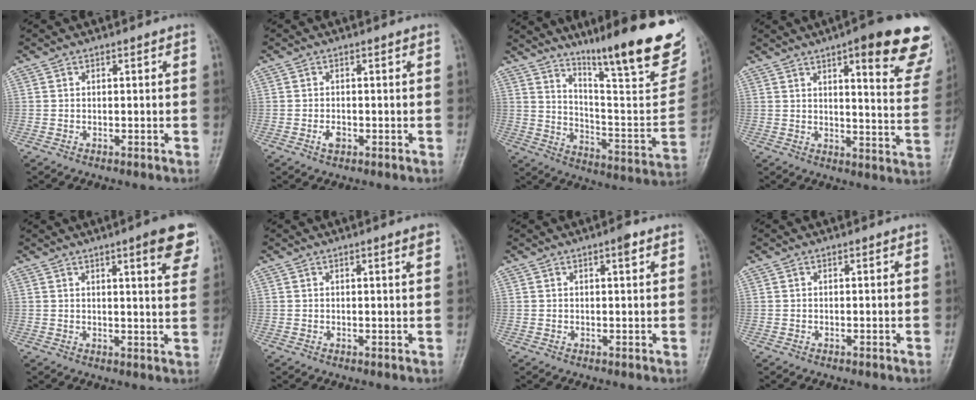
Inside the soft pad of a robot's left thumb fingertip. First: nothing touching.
{"total": 1.7, "force": [-0.6, 1.0, 1.2], "torque": [-0.021, 0.001, -0.011]}
{"total": 26.2, "force": [18.4, 4.1, 18.1], "torque": [-0.239, -0.102, 0.272]}
{"total": 19.9, "force": [11.6, 4.8, 15.5], "torque": [-0.163, -0.042, 0.133]}
{"total": 8.5, "force": [4.7, 1.4, 7.0], "torque": [-0.075, -0.018, 0.056]}
{"total": 1.9, "force": [1.0, 0.0, 1.6], "torque": [-0.024, -0.004, 0.013]}
{"total": 1.9, "force": [1.0, 0.4, 1.5], "torque": [-0.023, -0.002, 0.013]}
{"total": 0.0}